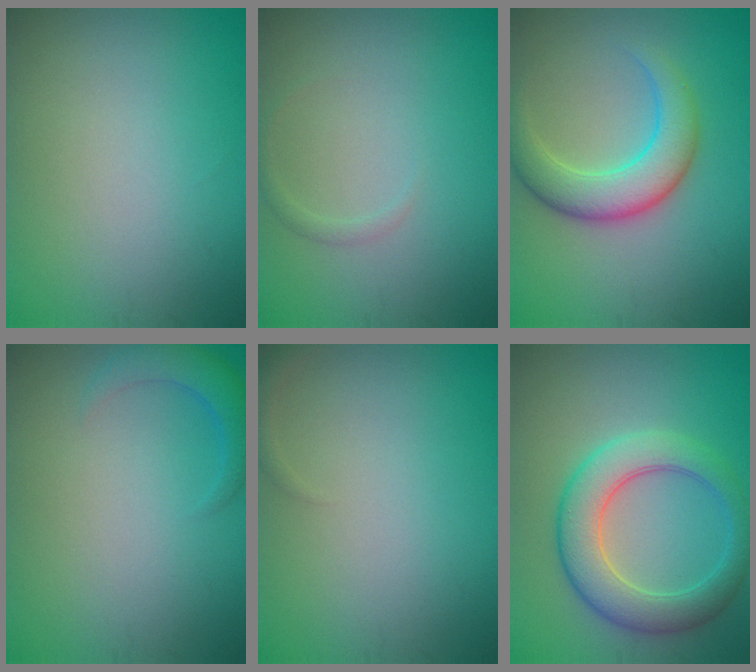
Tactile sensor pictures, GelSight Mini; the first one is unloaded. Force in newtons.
{"total": 0.8, "press": 0.8, "slide": 0.0}
{"total": 5.2, "press": 5.2, "slide": 0.1}
{"total": 2.4, "press": 2.4, "slide": 0.2}
{"total": 0.7, "press": 0.7, "slide": 0.1}
{"total": 6.1, "press": 6.1, "slide": 0.6}